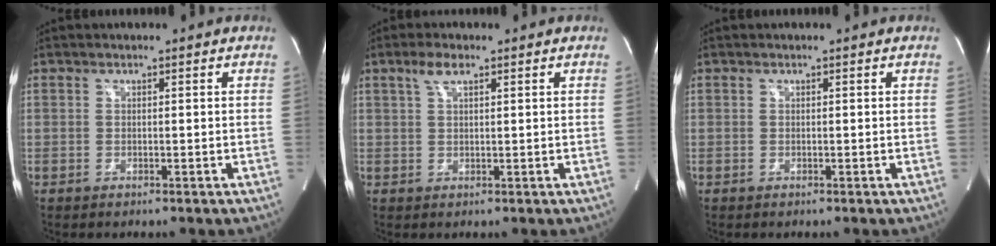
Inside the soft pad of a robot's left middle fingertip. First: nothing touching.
{"total": 2.8, "force": [1.7, 1.0, 2.0], "torque": [-0.047, 0.008, 0.038]}
{"total": 0.0}